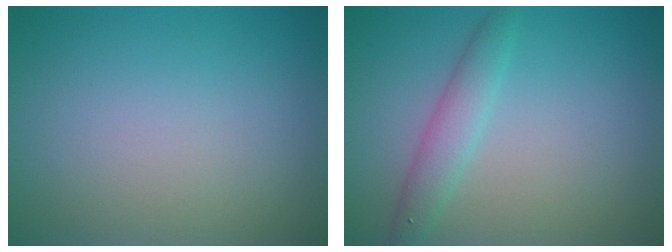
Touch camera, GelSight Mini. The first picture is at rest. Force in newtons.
{"total": 2.5, "press": 2.5, "slide": 0.2}